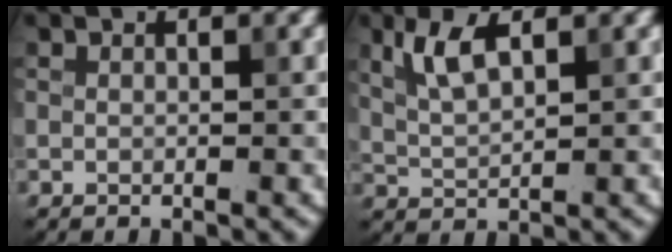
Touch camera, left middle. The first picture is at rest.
{"total": 3.5, "force": [1.6, 1.3, 2.9], "torque": [-0.063, 0.003, 0.034]}